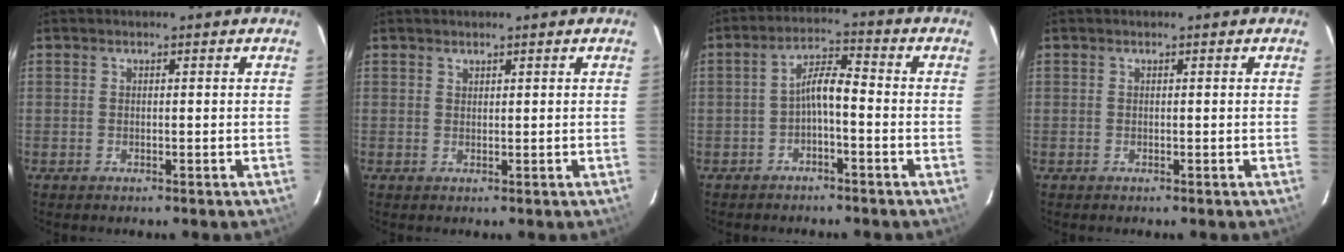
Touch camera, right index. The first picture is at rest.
{"total": 0.7, "force": [0.6, 0.3, 0.0], "torque": [0.000, 0.001, 0.013]}
{"total": 4.5, "force": [-2.0, 1.1, 3.9], "torque": [-0.080, 0.015, -0.035]}
{"total": 0.0}